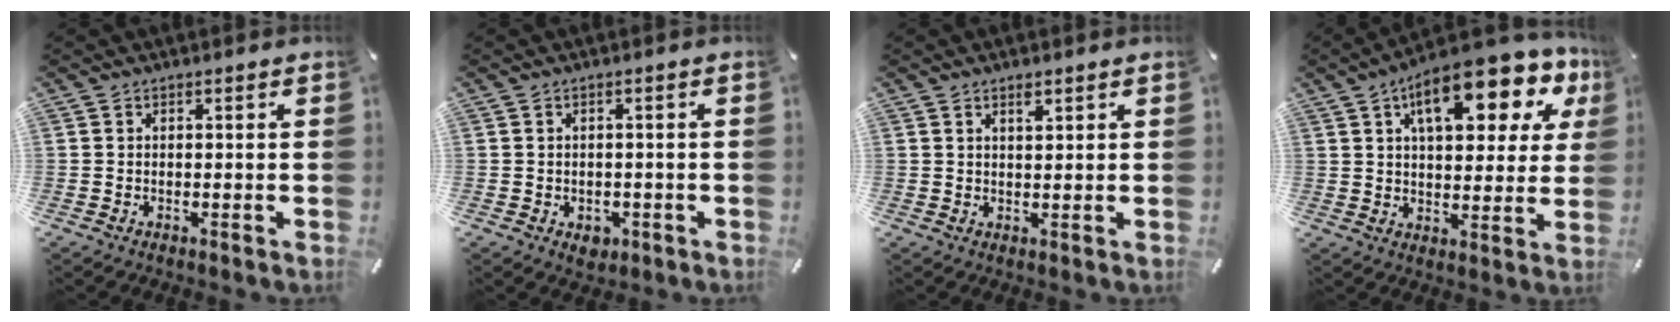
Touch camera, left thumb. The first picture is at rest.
{"total": 2.9, "force": [-1.1, 2.3, 1.3], "torque": [-0.013, 0.001, -0.020]}
{"total": 2.1, "force": [1.4, 0.8, 1.4], "torque": [-0.021, -0.003, 0.022]}
{"total": 18.2, "force": [9.4, 8.1, 13.3], "torque": [-0.192, -0.038, 0.150]}